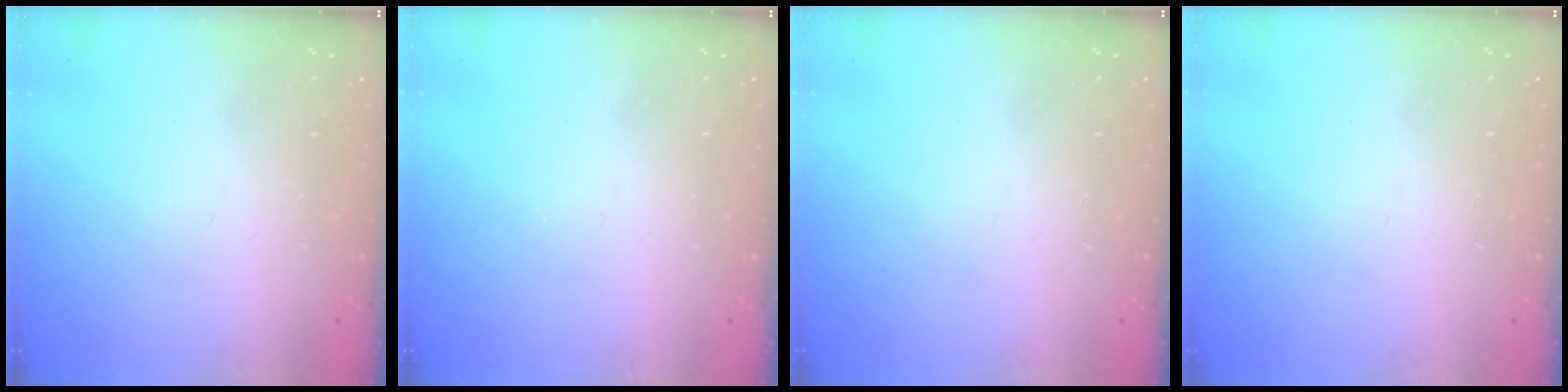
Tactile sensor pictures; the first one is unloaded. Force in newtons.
{"total": 0.0}
{"total": 0.0}
{"total": 0.0}